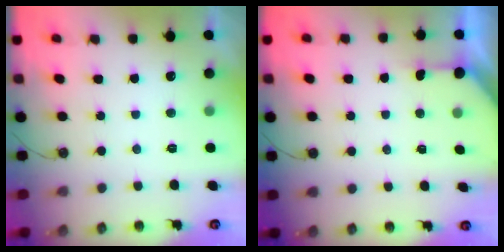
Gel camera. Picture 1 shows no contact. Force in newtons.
{"total": 2.7, "press": 2.7, "slide": 0.3}